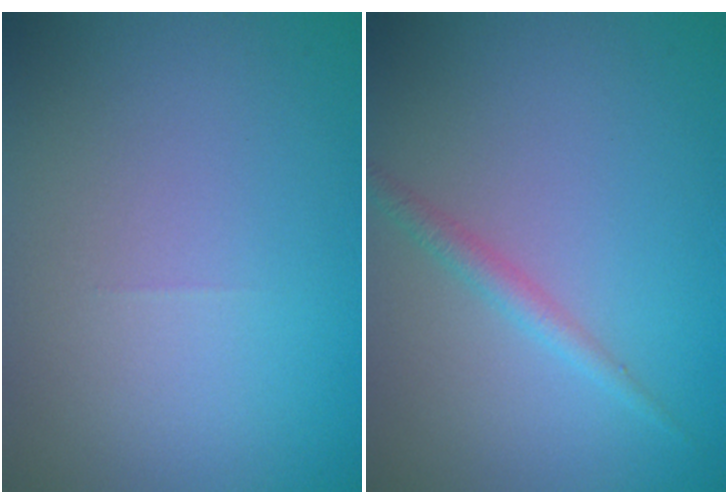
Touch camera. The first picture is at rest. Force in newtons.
{"total": 1.6, "press": 1.6, "slide": 0.1}